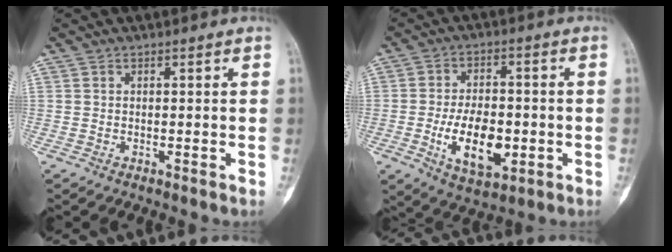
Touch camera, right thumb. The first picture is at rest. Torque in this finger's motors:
{"motor_torque": [1.78, 1.39, 0.78, -1.02, 0.11]}